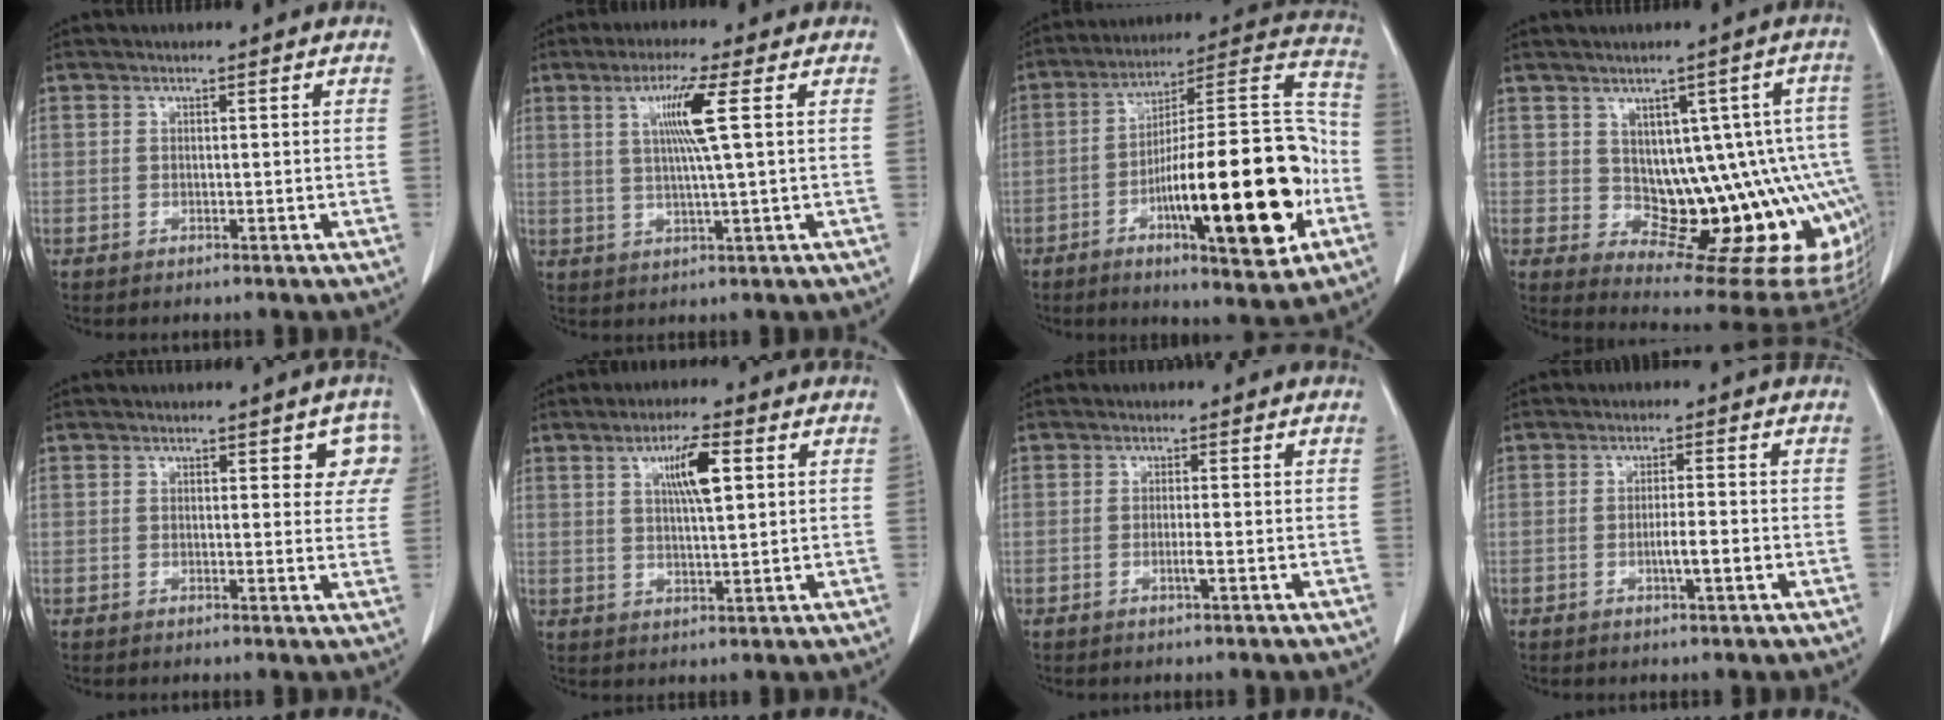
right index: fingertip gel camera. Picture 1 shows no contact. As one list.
[{"total": 6.8, "force": [1.9, -0.9, 6.5], "torque": [-0.122, 0.001, 0.038]}, {"total": 24.0, "force": [-7.2, 4.2, 22.5], "torque": [-0.313, 0.015, -0.099]}, {"total": 15.5, "force": [-1.4, 6.7, 13.9], "torque": [-0.125, 0.024, 0.006]}, {"total": 4.6, "force": [2.3, 2.3, 3.2], "torque": [-0.013, 0.002, 0.017]}, {"total": 6.6, "force": [2.3, 1.0, 6.1], "torque": [-0.107, 0.004, 0.039]}, {"total": 1.4, "force": [-0.5, -0.2, 1.3], "torque": [-0.027, -0.002, -0.007]}, {"total": 3.1, "force": [-0.9, 0.1, 2.9], "torque": [-0.050, -0.001, -0.013]}]